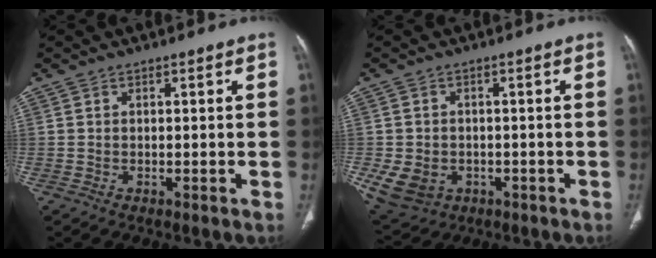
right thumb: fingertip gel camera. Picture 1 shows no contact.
{"total": 8.5, "force": [-2.5, 6.8, 4.5], "torque": [-0.088, 0.008, -0.025]}